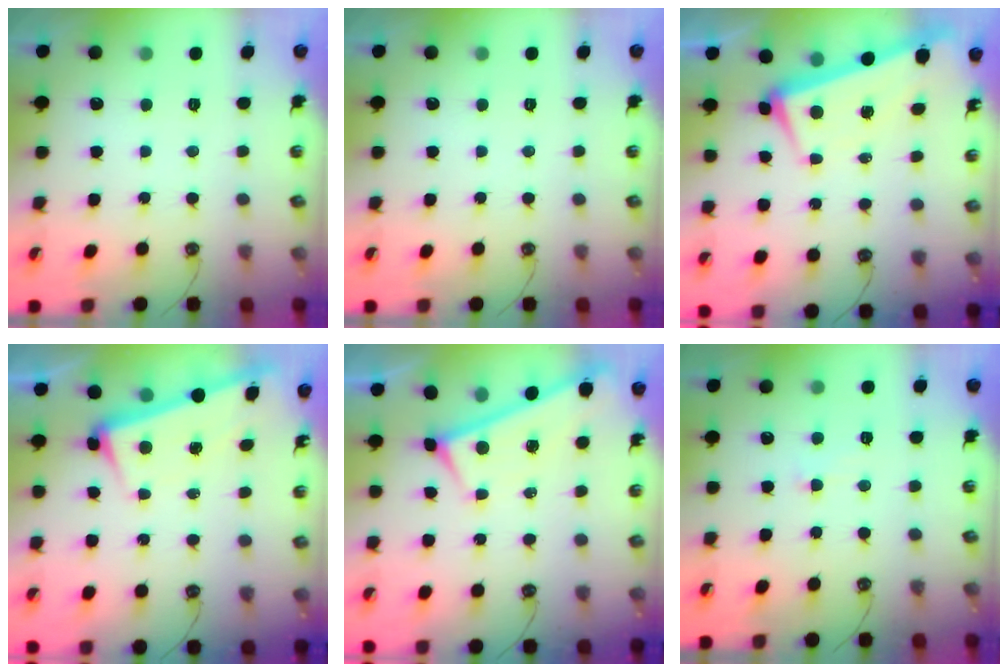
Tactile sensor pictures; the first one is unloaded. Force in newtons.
{"total": 0.0}
{"total": 0.9, "press": 0.0, "slide": 0.9}
{"total": 3.3, "press": 3.2, "slide": 1.0}
{"total": 0.0}
{"total": 0.9, "press": 0.6, "slide": 0.7}